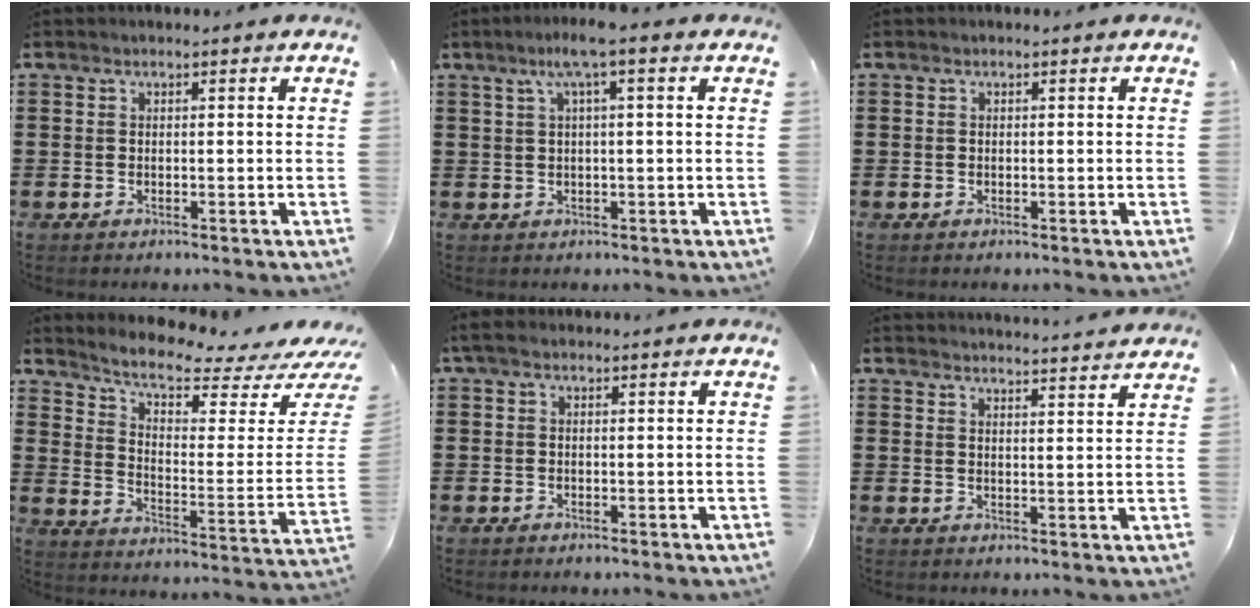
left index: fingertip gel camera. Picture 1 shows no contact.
{"total": 4.2, "force": [1.6, -0.2, 3.9], "torque": [-0.077, 0.001, 0.024]}
{"total": 0.0}
{"total": 6.3, "force": [5.3, 1.2, 3.3], "torque": [-0.074, -0.046, 0.085]}
{"total": 1.3, "force": [0.2, 0.8, 1.0], "torque": [-0.022, 0.006, 0.003]}
{"total": 3.3, "force": [3.2, -0.8, 0.1], "torque": [-0.013, -0.022, 0.058]}